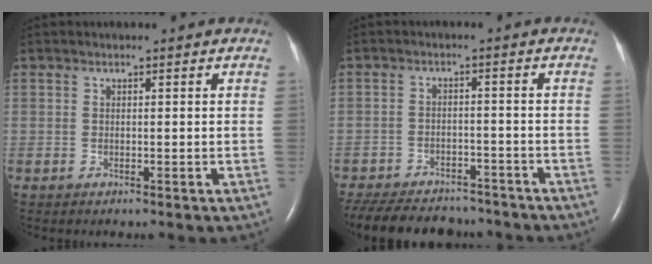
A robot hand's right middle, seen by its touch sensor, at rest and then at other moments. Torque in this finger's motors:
{"motor_torque": [0.19, -0.19, 0.12, 0.04]}